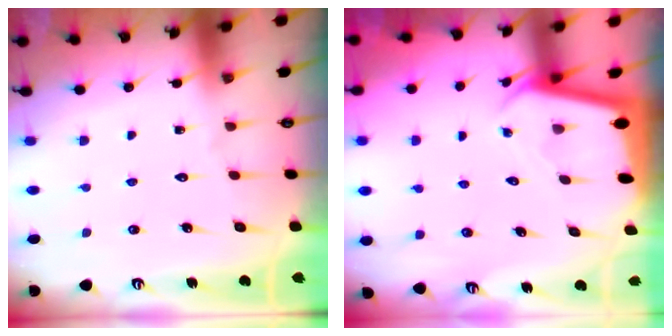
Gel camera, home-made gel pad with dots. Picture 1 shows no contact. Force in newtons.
{"total": 2.2, "press": 2.2, "slide": 0.2}